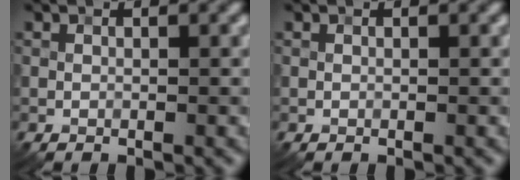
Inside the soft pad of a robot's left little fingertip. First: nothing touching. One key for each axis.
{"total": 0.0}